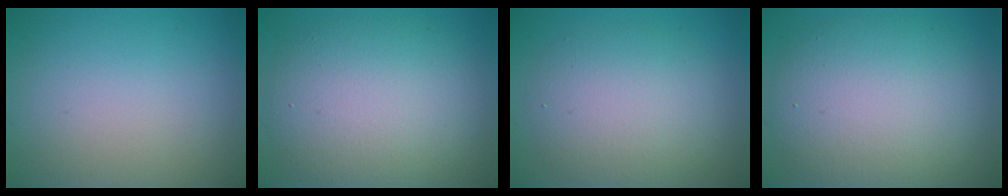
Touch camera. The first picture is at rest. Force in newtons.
{"total": 9.3, "press": 9.3, "slide": 0.7}
{"total": 5.5, "press": 5.5, "slide": 0.5}
{"total": 9.4, "press": 9.3, "slide": 0.6}